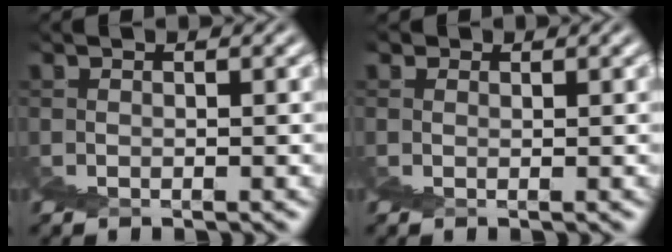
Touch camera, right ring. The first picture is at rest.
{"total": 0.8, "force": [0.6, 0.5, -0.1], "torque": [0.014, -0.002, 0.008]}